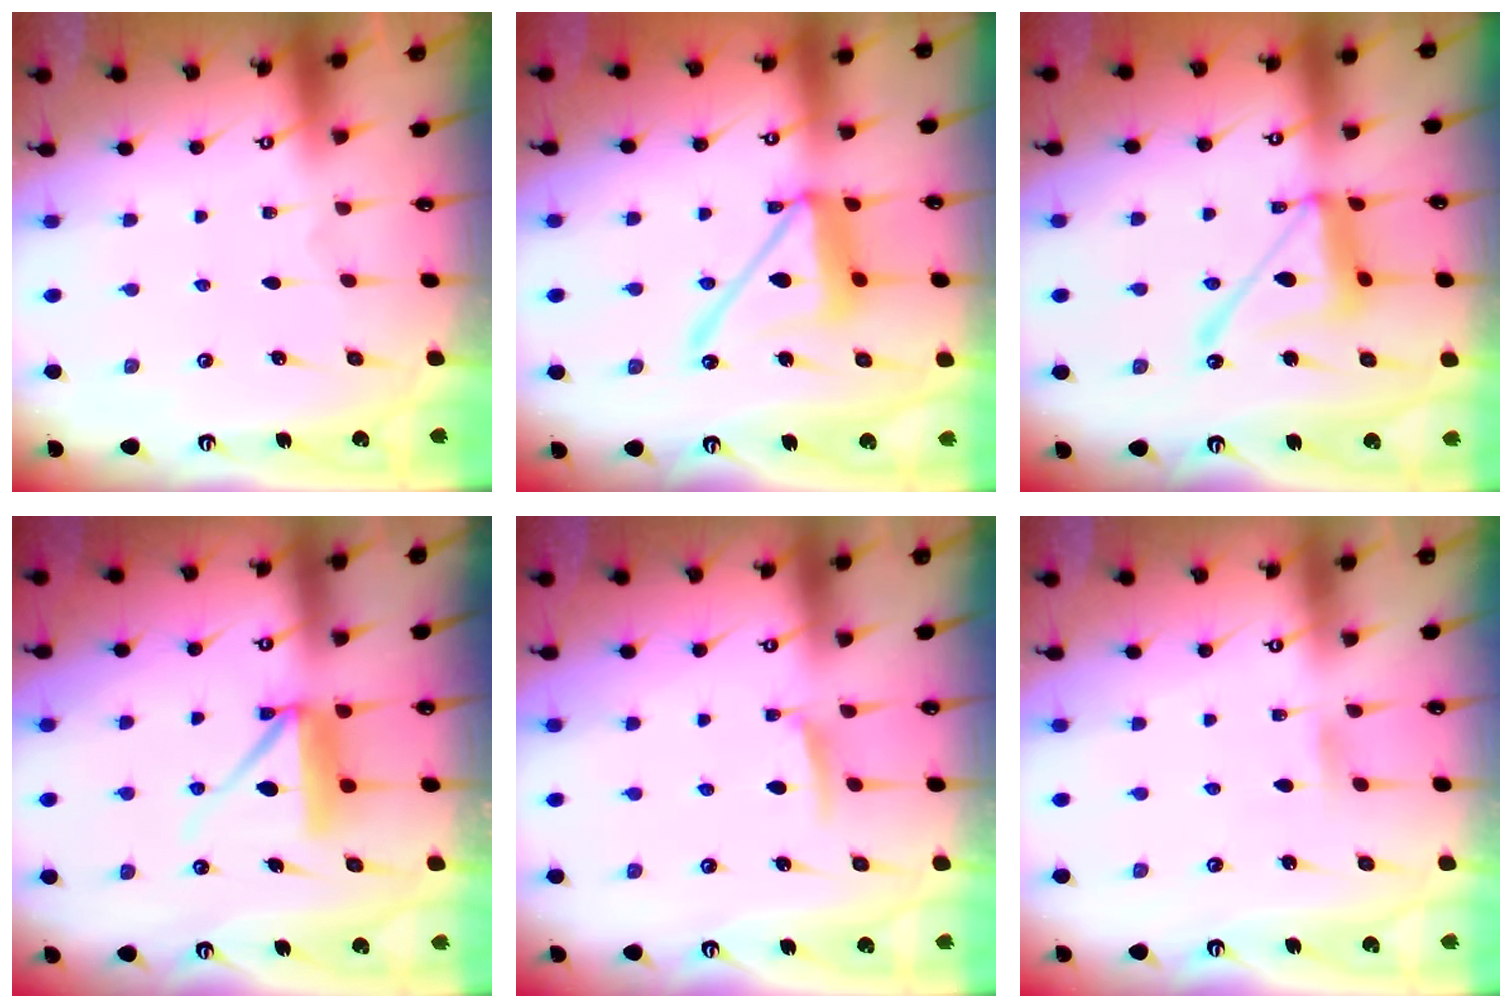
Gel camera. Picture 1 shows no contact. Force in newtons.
{"total": 14.3, "press": 14.2, "slide": 1.6}
{"total": 14.6, "press": 14.6, "slide": 1.4}
{"total": 9.2, "press": 9.2, "slide": 1.0}
{"total": 5.3, "press": 5.2, "slide": 0.9}
{"total": 4.4, "press": 4.4, "slide": 0.6}